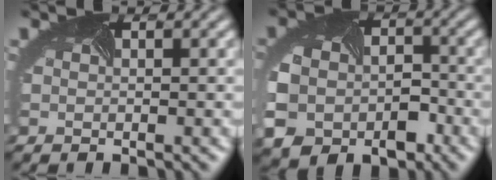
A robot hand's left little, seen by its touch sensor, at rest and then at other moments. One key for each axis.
{"total": 9.0, "fx": -3.5, "fy": 6.7, "fz": 5.0, "tx": -0.109, "ty": -0.032, "tz": -0.049}